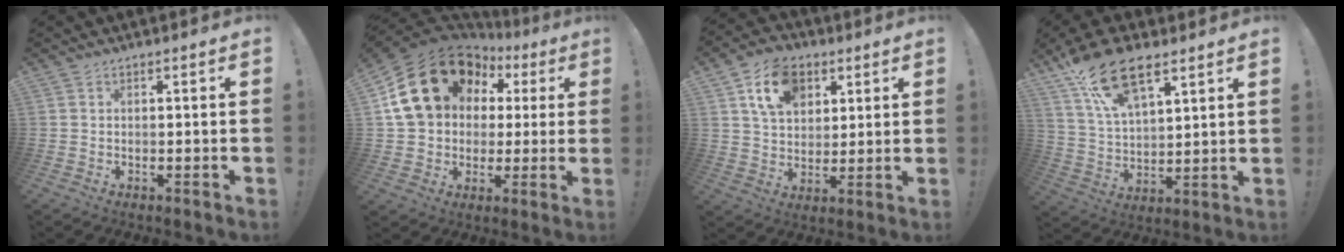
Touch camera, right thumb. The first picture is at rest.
{"total": 21.9, "force": [7.9, 16.4, 12.2], "torque": [-0.199, -0.033, 0.169]}
{"total": 13.9, "force": [6.5, 10.1, 7.2], "torque": [-0.106, -0.019, 0.123]}
{"total": 17.2, "force": [11.0, 7.9, 10.7], "torque": [-0.202, -0.051, 0.197]}